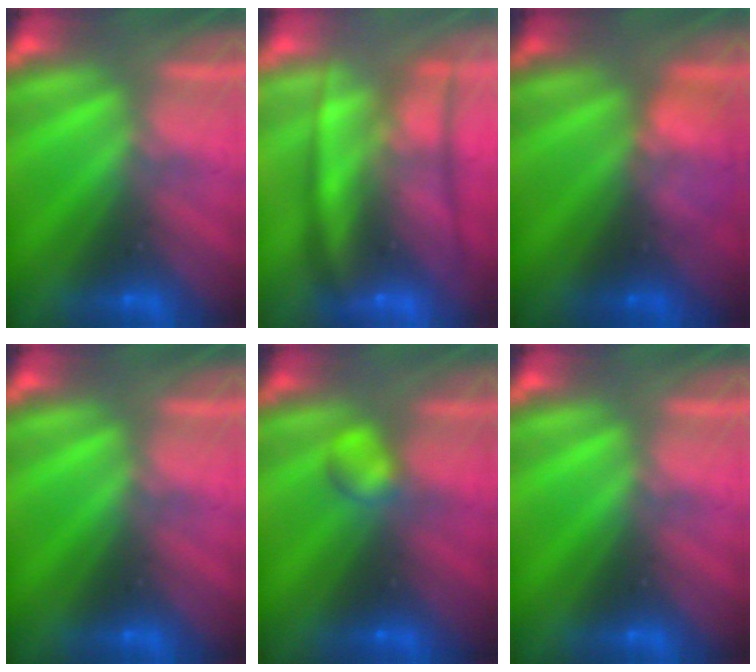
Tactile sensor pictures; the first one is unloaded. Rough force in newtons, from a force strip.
{"total": 5.8}
{"total": 2.4}
{"total": 0.0}
{"total": 2.2}
{"total": 0.0}